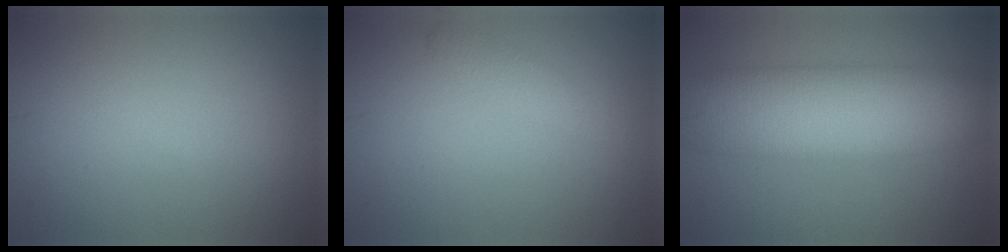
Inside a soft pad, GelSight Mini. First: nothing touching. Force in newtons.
{"total": 1.9, "press": 1.9, "slide": 0.0}
{"total": 10.8, "press": 10.8, "slide": 0.7}